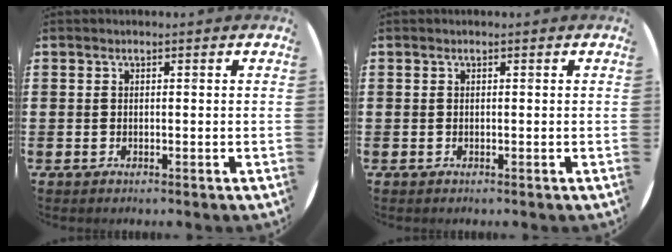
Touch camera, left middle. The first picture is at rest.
{"total": 0.0}